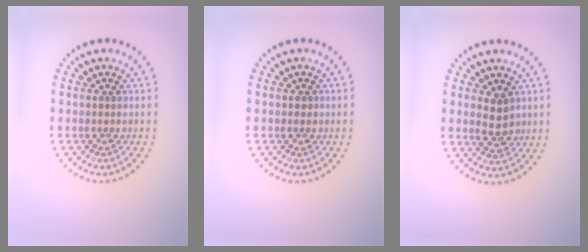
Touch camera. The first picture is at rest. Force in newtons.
{"total": 0.8, "press": 0.8, "slide": 0.1}
{"total": 2.3, "press": 2.3, "slide": 0.5}